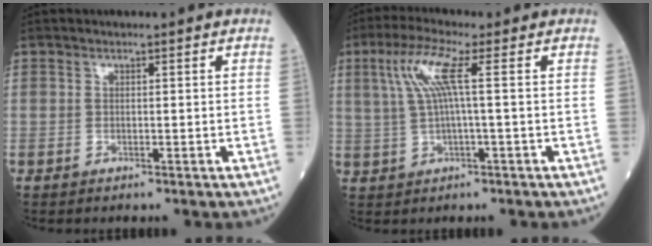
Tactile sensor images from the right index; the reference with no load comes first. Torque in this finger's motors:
{"motor_torque": [-0.01, 0.04, 0.45, 0.14]}